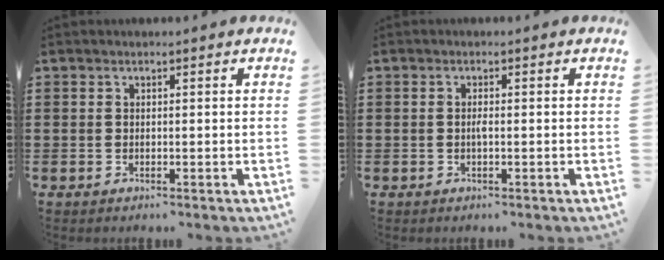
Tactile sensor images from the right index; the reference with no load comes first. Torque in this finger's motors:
{"motor_torque": [0.40, -0.33, 0.00, 0.01]}